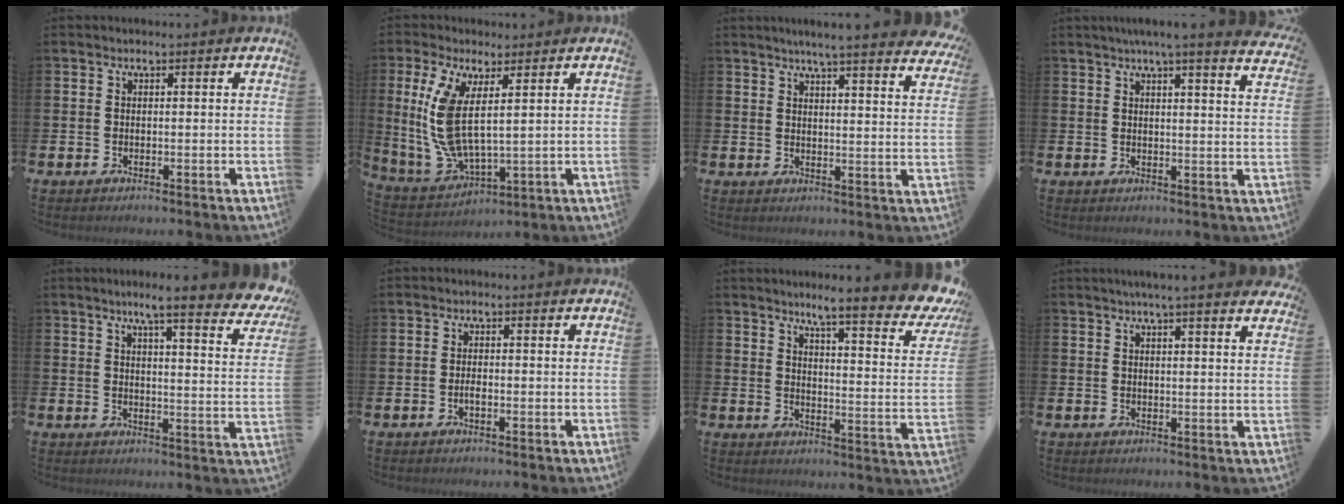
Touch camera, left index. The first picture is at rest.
{"total": 8.7, "force": [3.1, 3.4, 7.4], "torque": [-0.182, -0.025, 0.056]}
{"total": 5.2, "force": [4.9, -0.5, 1.7], "torque": [-0.040, -0.034, 0.080]}
{"total": 4.9, "force": [4.4, -0.8, 2.0], "torque": [-0.039, -0.023, 0.073]}
{"total": 7.0, "force": [5.8, 0.5, 3.8], "torque": [-0.064, -0.041, 0.091]}
{"total": 1.1, "force": [-0.5, 0.3, 0.9], "torque": [-0.016, -0.001, -0.010]}
{"total": 8.1, "force": [6.6, 0.5, 4.7], "torque": [-0.080, -0.066, 0.099]}
{"total": 3.6, "force": [3.4, -0.7, 1.1], "torque": [-0.026, -0.015, 0.060]}